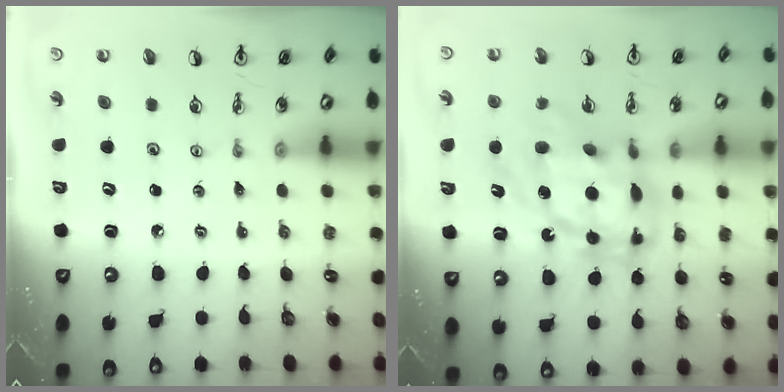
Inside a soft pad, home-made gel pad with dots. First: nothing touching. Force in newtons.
{"total": 17.8, "press": 17.7, "slide": 1.9}